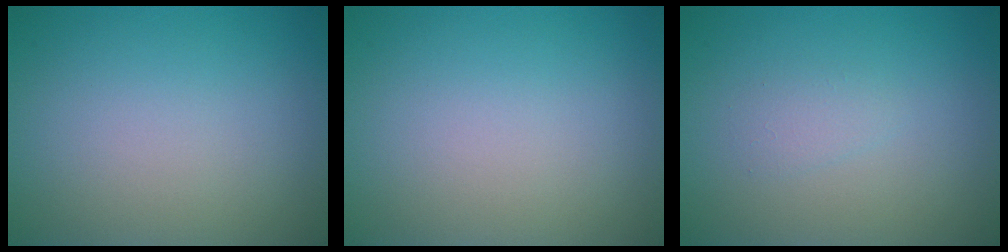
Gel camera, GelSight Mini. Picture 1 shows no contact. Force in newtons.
{"total": 0.0}
{"total": 1.0, "press": 1.0, "slide": 0.0}